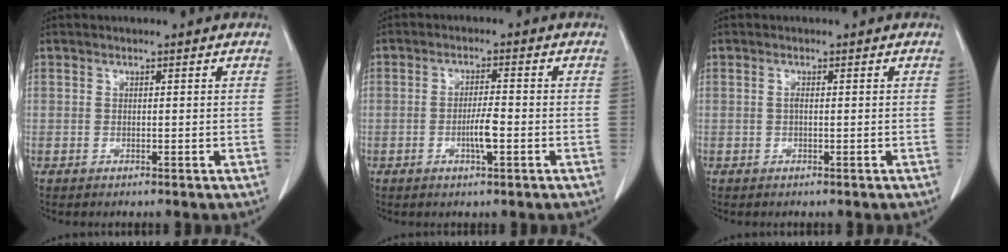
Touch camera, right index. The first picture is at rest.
{"total": 3.8, "force": [-1.2, 0.4, 3.5], "torque": [-0.067, -0.002, -0.022]}
{"total": 0.6, "force": [0.0, 0.1, 0.6], "torque": [-0.013, 0.001, -0.001]}